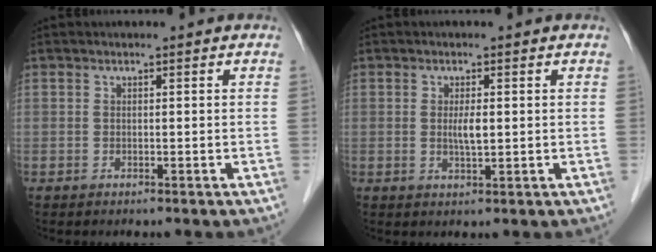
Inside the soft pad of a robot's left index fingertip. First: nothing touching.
{"total": 2.3, "force": [0.2, 0.4, 2.3], "torque": [-0.046, -0.003, 0.005]}